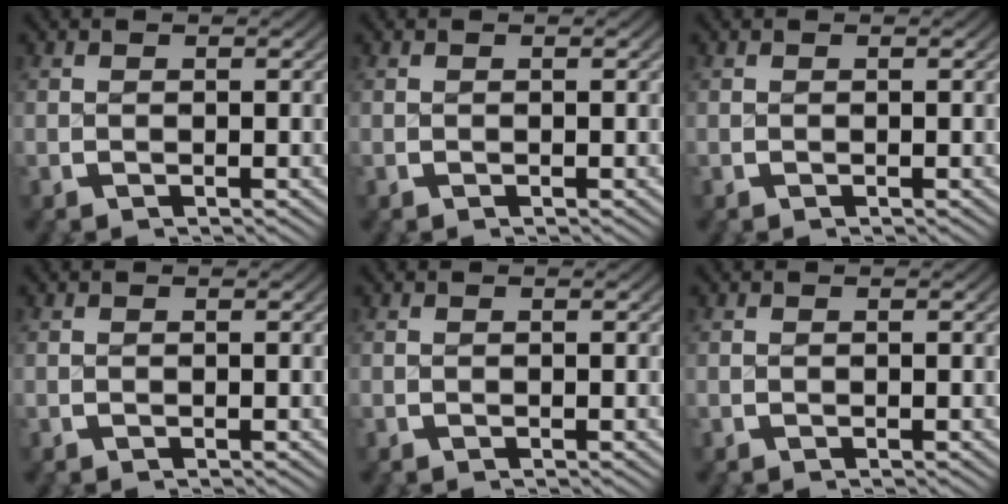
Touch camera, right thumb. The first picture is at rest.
{"total": 0.0}
{"total": 0.0}
{"total": 0.0}
{"total": 0.0}
{"total": 0.0}